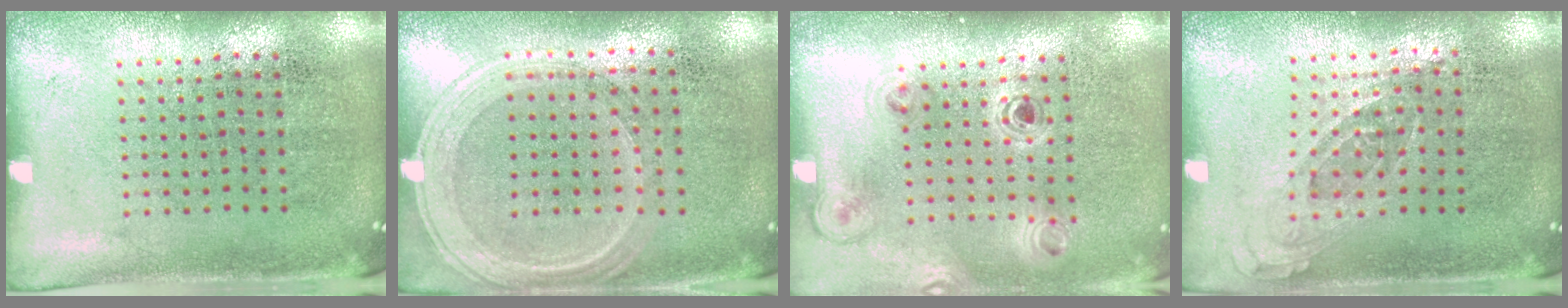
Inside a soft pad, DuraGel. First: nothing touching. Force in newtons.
{"total": 1.3, "press": 1.2, "slide": 0.3}
{"total": 1.0, "press": 1.0, "slide": 0.1}
{"total": 0.8, "press": 0.7, "slide": 0.3}